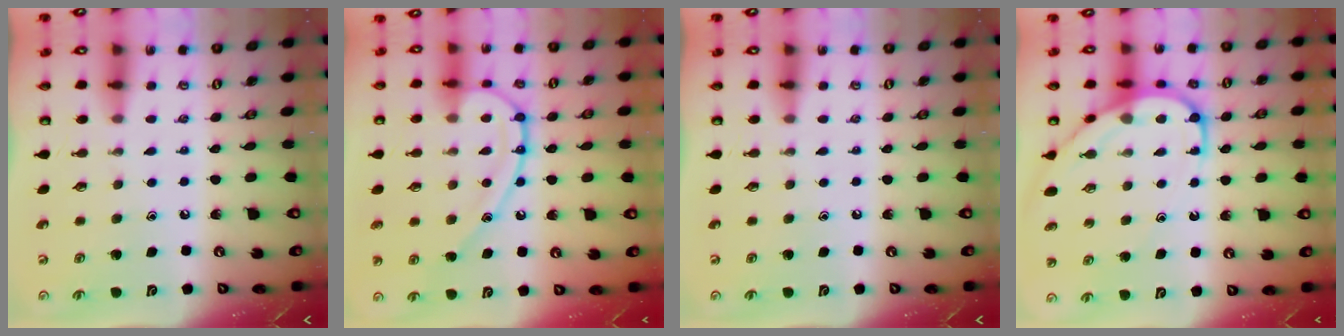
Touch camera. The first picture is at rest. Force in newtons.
{"total": 15.0, "press": 14.9, "slide": 1.4}
{"total": 0.0}
{"total": 12.0, "press": 12.0, "slide": 1.3}